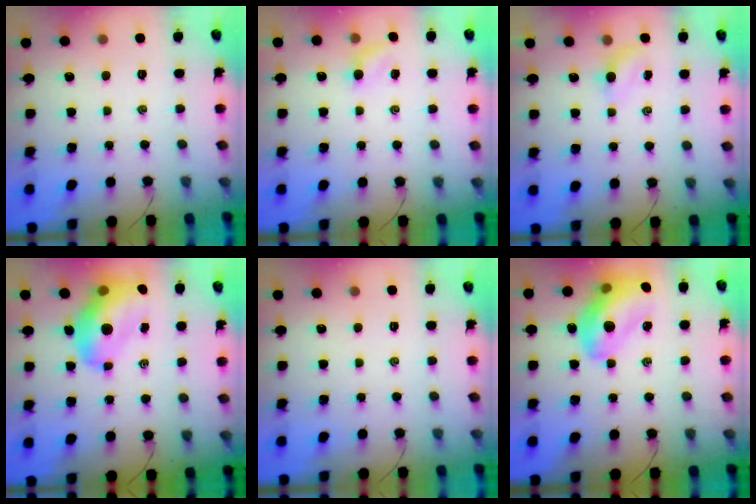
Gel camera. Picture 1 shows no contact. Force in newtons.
{"total": 5.4, "press": 5.3, "slide": 1.3}
{"total": 3.1, "press": 2.9, "slide": 1.0}
{"total": 13.8, "press": 13.2, "slide": 3.9}
{"total": 0.0}
{"total": 17.0, "press": 16.6, "slide": 3.7}